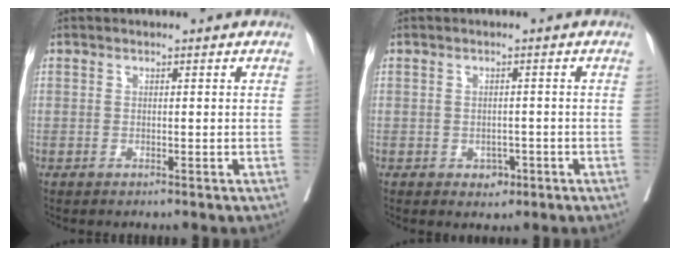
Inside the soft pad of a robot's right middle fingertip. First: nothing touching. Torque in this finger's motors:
{"motor_torque": [0.35, -0.31, 0.02, 0.01]}